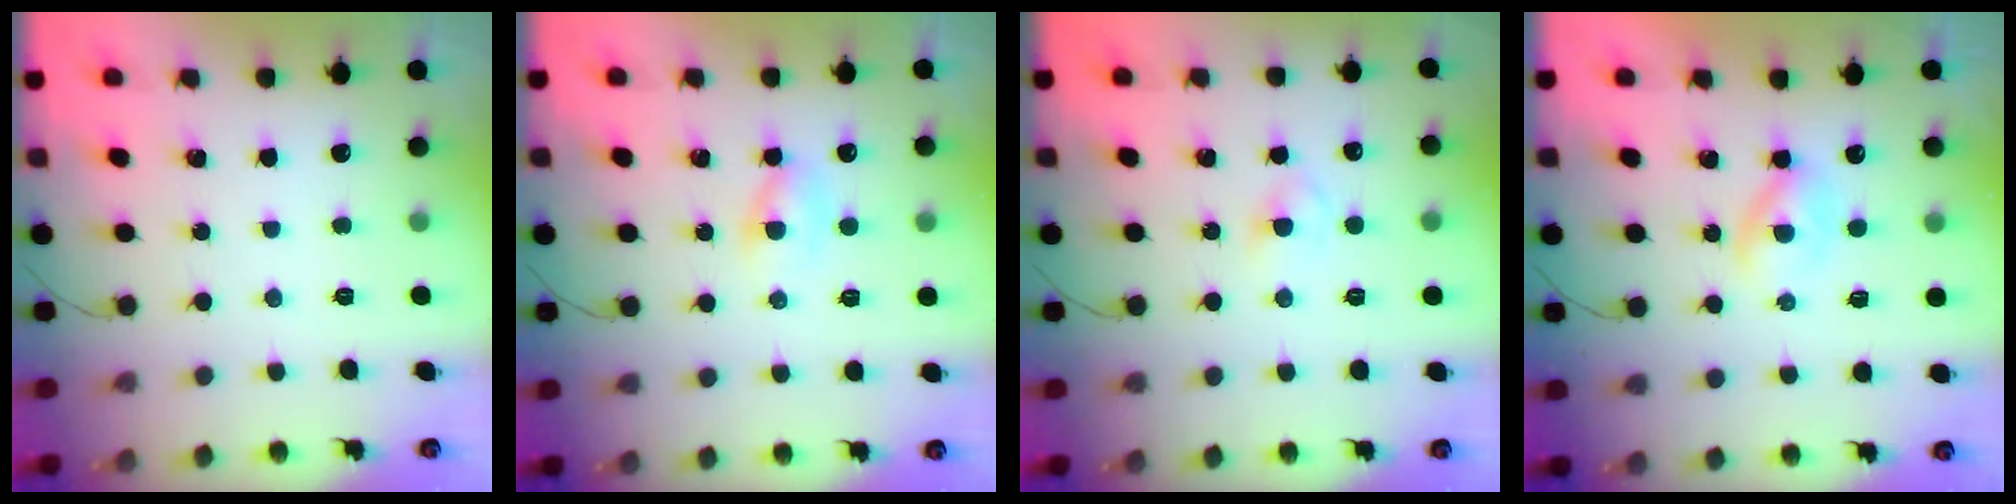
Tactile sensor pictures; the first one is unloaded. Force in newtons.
{"total": 3.3, "press": 3.1, "slide": 1.2}
{"total": 2.9, "press": 2.7, "slide": 1.2}
{"total": 2.4, "press": 2.2, "slide": 1.0}